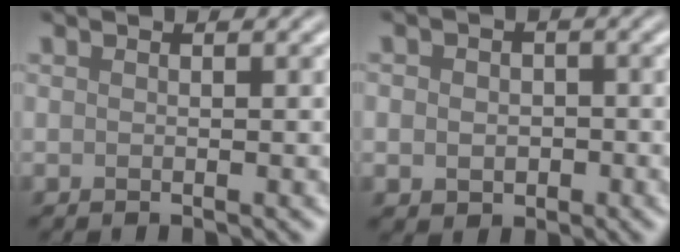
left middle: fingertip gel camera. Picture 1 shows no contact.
{"total": 2.9, "force": [-0.3, 2.5, 1.4], "torque": [-0.005, -0.005, -0.013]}